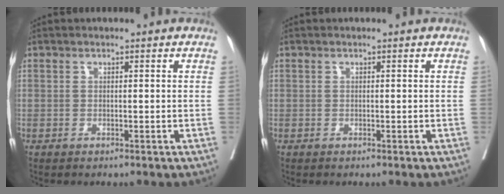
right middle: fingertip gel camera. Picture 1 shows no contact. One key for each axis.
{"total": 0.0}